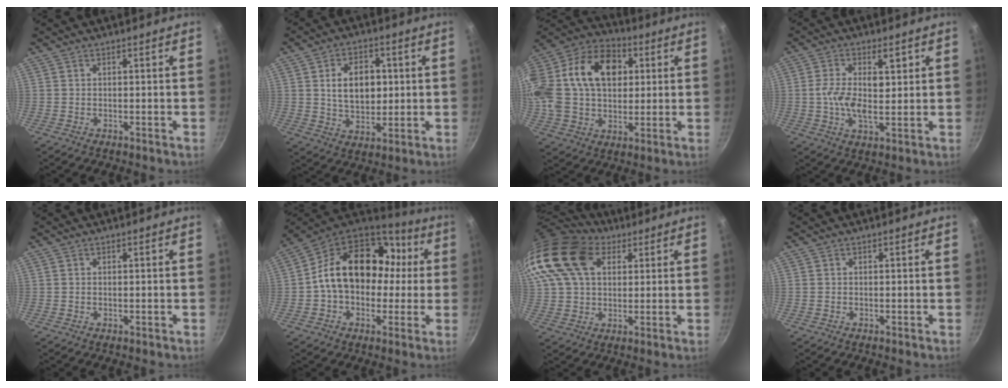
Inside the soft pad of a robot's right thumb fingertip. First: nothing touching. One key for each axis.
{"total": 10.4, "fx": 1.6, "fy": 7.1, "fz": 7.5, "tx": -0.094, "ty": -0.004, "tz": 0.029}
{"total": 28.8, "fx": 6.1, "fy": 19.9, "fz": 19.9, "tx": -0.402, "ty": 0.040, "tz": 0.094}
{"total": 8.7, "fx": 1.4, "fy": 4.2, "fz": 7.5, "tx": -0.129, "ty": -0.003, "tz": 0.021}
{"total": 0.0}
{"total": 21.8, "fx": 2.0, "fy": 16.1, "fz": 14.6, "tx": -0.210, "ty": 0.051, "tz": 0.028}
{"total": 17.8, "fx": 6.8, "fy": 12.4, "fz": 10.8, "tx": -0.208, "ty": 0.012, "tz": 0.116}
{"total": 0.0}